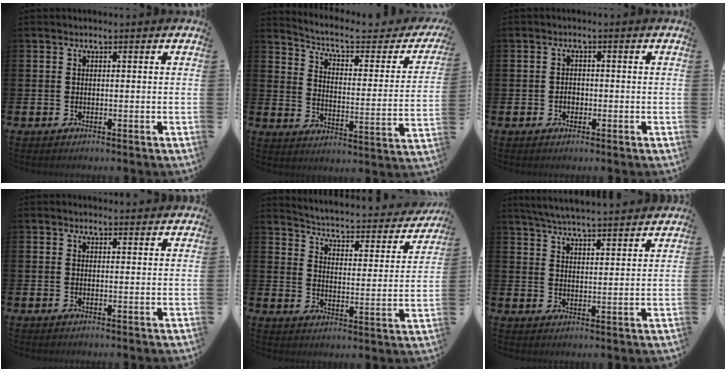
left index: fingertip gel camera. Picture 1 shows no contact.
{"total": 5.6, "force": [4.6, 1.6, 2.9], "torque": [-0.076, -0.033, 0.067]}
{"total": 1.5, "force": [-0.4, 1.2, 0.7], "torque": [-0.014, 0.005, -0.010]}
{"total": 1.0, "force": [1.0, 0.1, 0.0], "torque": [0.009, -0.005, 0.016]}
{"total": 3.3, "force": [3.0, 1.1, 0.9], "torque": [-0.044, -0.032, 0.039]}
{"total": 5.6, "force": [5.5, -0.1, 0.9], "torque": [-0.041, -0.034, 0.097]}